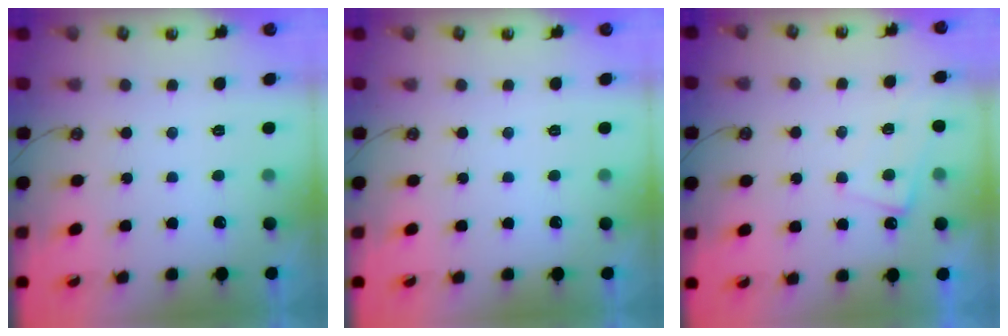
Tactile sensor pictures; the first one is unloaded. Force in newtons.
{"total": 0.0}
{"total": 1.1, "press": 1.0, "slide": 0.2}